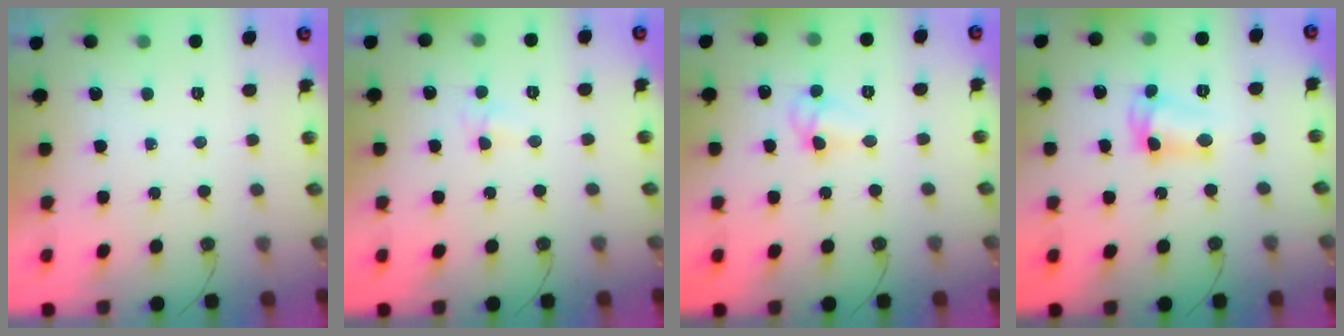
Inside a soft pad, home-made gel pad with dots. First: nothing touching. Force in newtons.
{"total": 3.6, "press": 3.6, "slide": 0.6}
{"total": 5.7, "press": 5.7, "slide": 0.4}
{"total": 5.3, "press": 5.3, "slide": 0.1}